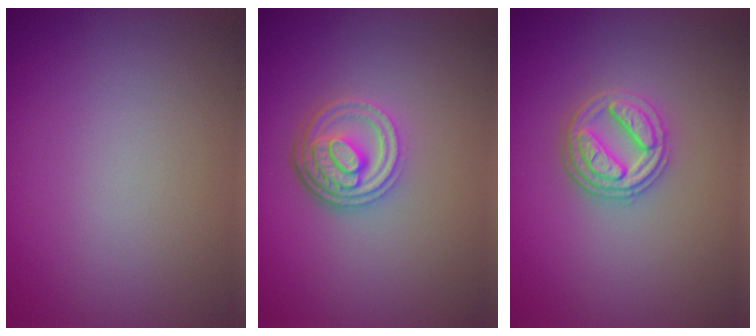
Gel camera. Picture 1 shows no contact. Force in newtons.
{"total": 4.5, "press": 3.4, "slide": 3.0}
{"total": 3.5, "press": 3.0, "slide": 1.8}